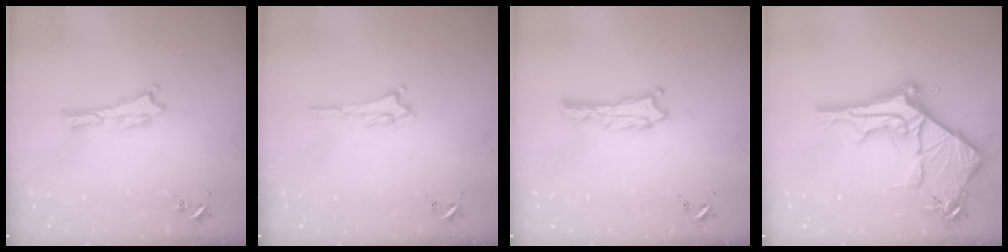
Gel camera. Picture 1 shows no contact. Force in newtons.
{"total": 1.2, "press": 1.2, "slide": 0.2}
{"total": 0.7, "press": 0.7, "slide": 0.1}
{"total": 11.1, "press": 11.0, "slide": 1.3}